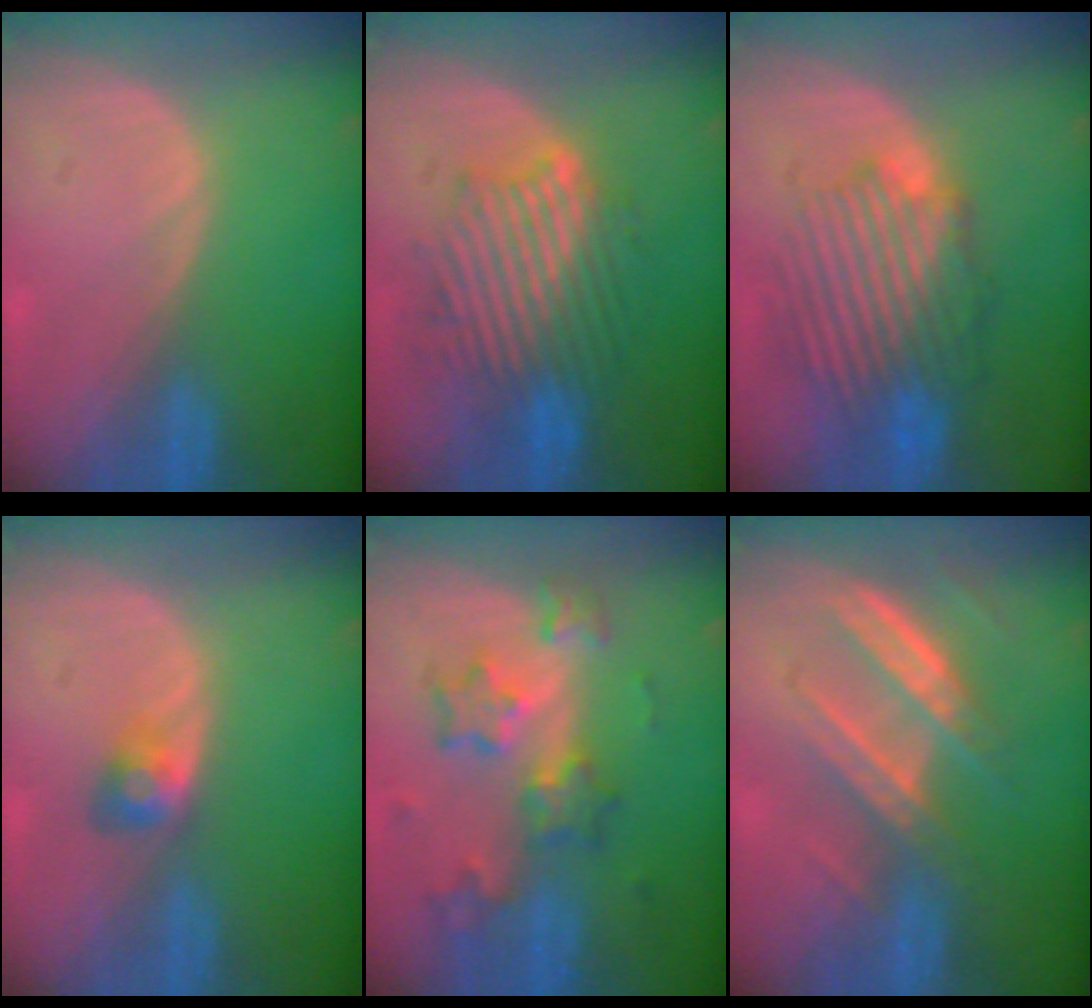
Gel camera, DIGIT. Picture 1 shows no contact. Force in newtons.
{"total": 9.3, "press": 9.3, "slide": 0.9}
{"total": 8.9, "press": 8.8, "slide": 1.5}
{"total": 2.7, "press": 2.5, "slide": 1.1}
{"total": 8.4, "press": 7.4, "slide": 4.0}
{"total": 7.8, "press": 7.0, "slide": 3.4}